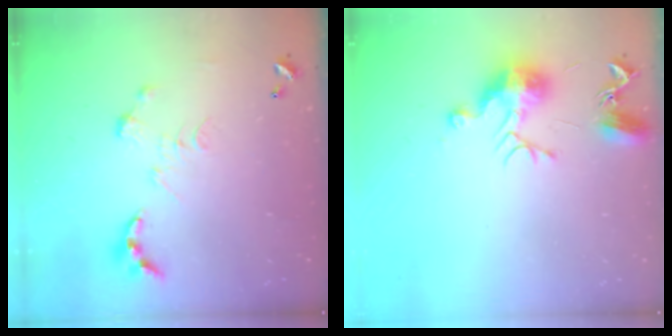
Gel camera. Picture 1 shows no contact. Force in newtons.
{"total": 9.6, "press": 9.6, "slide": 0.4}